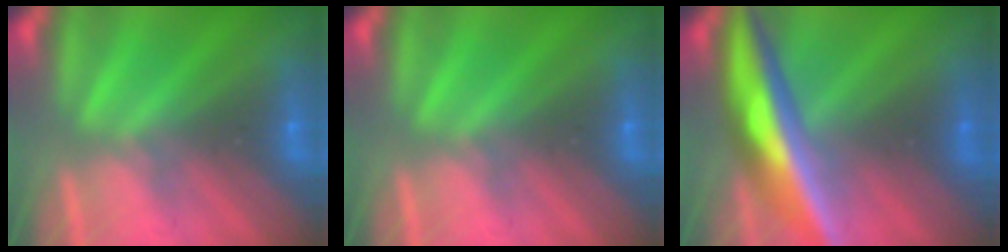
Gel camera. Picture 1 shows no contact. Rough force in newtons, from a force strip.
{"total": 0.0}
{"total": 6.4}